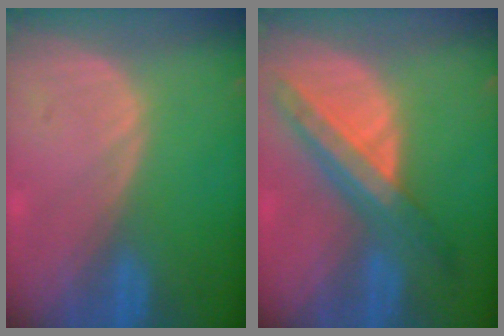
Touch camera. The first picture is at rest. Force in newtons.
{"total": 8.8, "press": 7.6, "slide": 4.4}